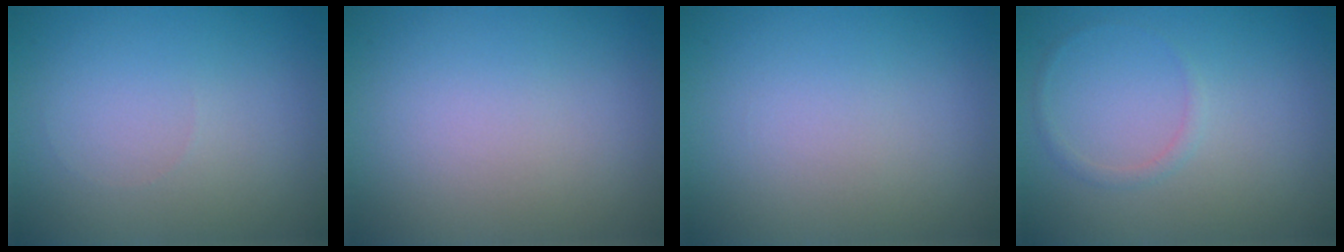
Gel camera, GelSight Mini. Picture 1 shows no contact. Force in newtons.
{"total": 0.0}
{"total": 0.0}
{"total": 0.8, "press": 0.8, "slide": 0.0}